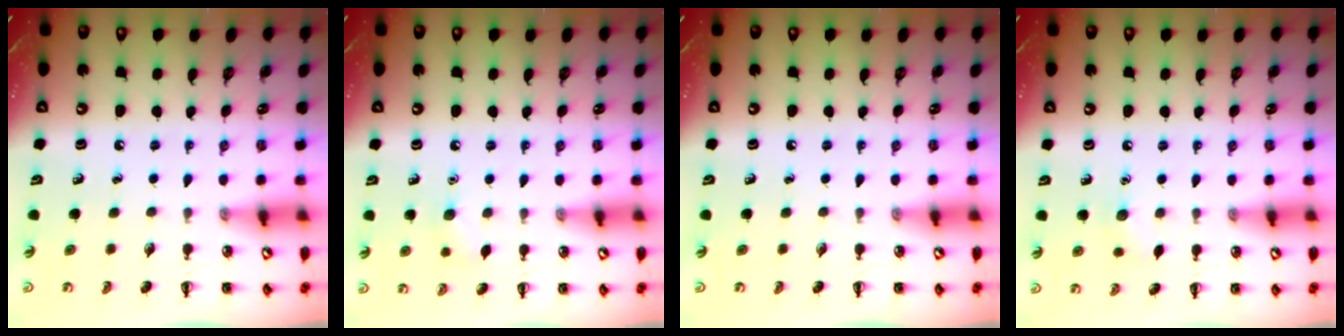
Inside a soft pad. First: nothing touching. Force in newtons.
{"total": 5.9, "press": 5.8, "slide": 1.4}
{"total": 0.0}
{"total": 4.9, "press": 4.7, "slide": 1.4}